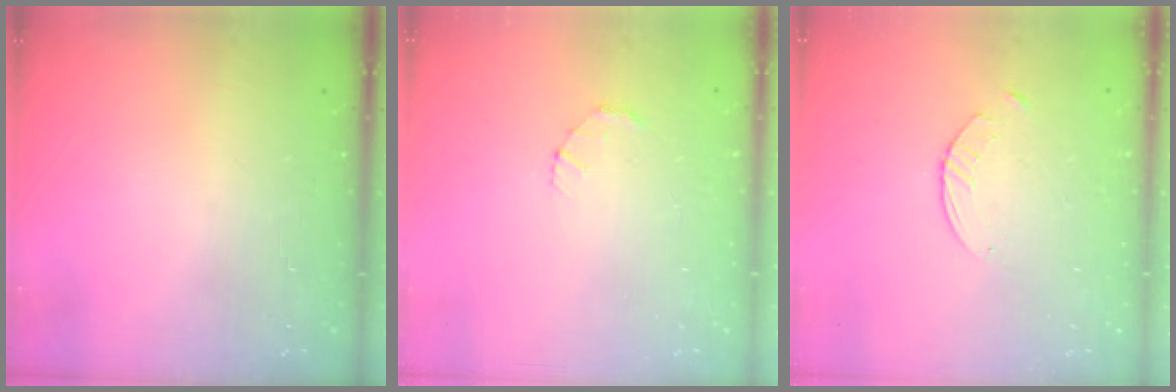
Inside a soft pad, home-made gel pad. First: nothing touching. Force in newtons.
{"total": 1.4, "press": 1.3, "slide": 0.3}
{"total": 2.0, "press": 2.0, "slide": 0.3}